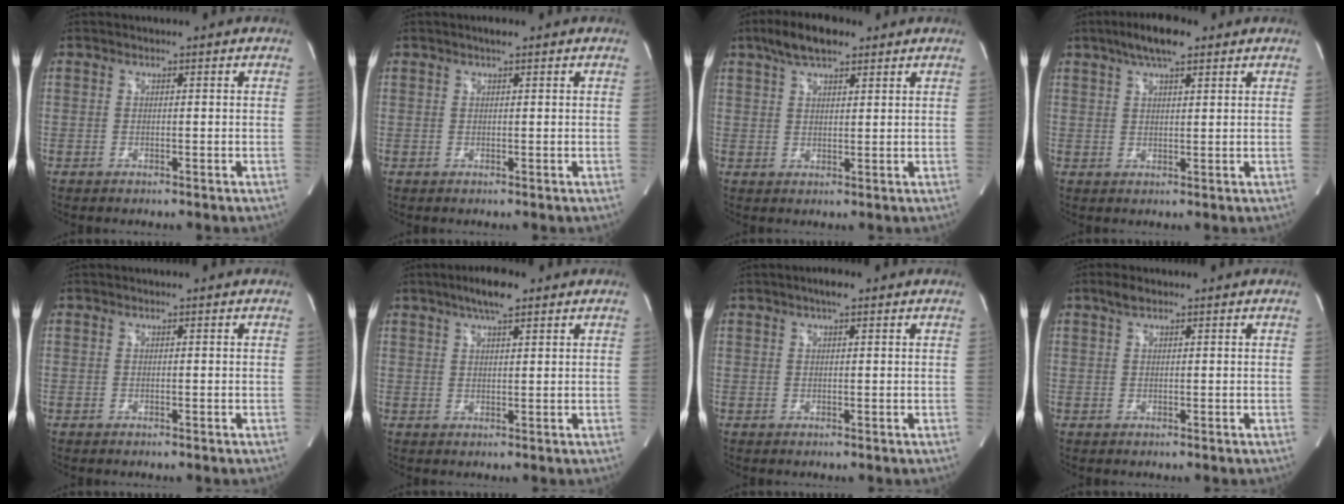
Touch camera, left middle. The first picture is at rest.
{"total": 1.1, "force": [0.8, 0.1, 0.8], "torque": [-0.019, 0.002, 0.015]}
{"total": 7.0, "force": [4.9, 2.5, 4.4], "torque": [-0.088, 0.018, 0.086]}
{"total": 6.5, "force": [4.3, 1.6, 4.6], "torque": [-0.090, 0.013, 0.074]}
{"total": 0.0}
{"total": 5.4, "force": [3.7, 1.0, 3.8], "torque": [-0.074, 0.009, 0.061]}
{"total": 2.2, "force": [1.4, 0.3, 1.6], "torque": [-0.033, 0.007, 0.022]}
{"total": 1.8, "force": [1.3, 0.7, 1.0], "torque": [-0.027, 0.009, 0.025]}